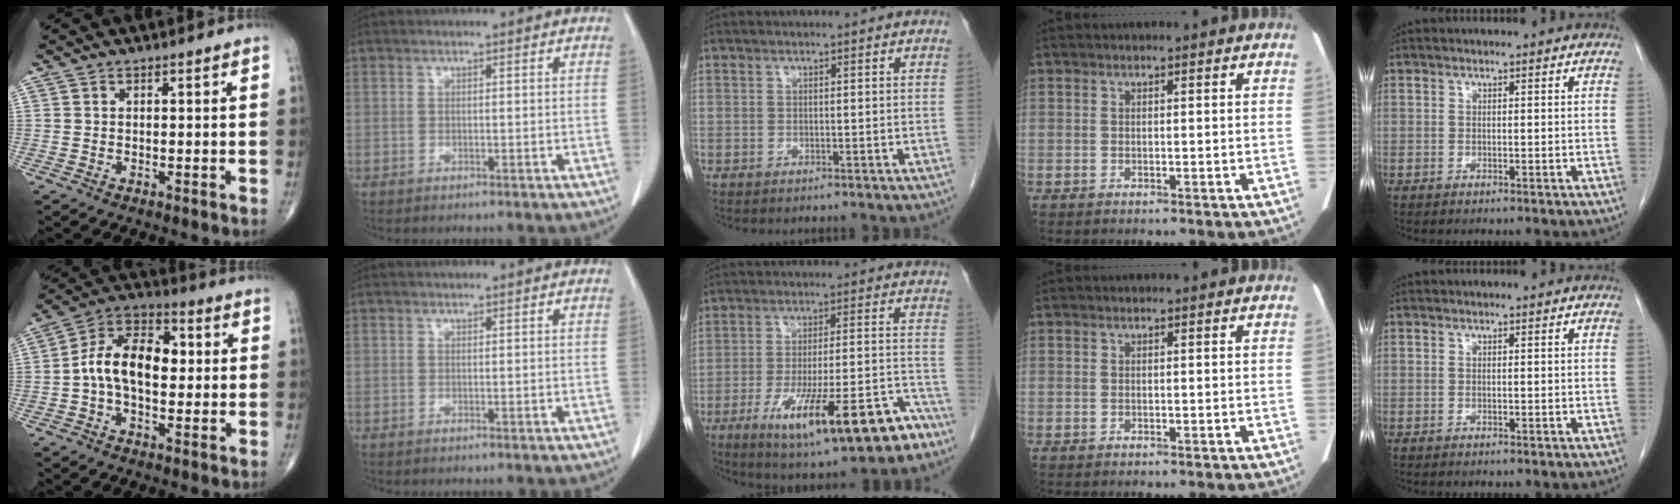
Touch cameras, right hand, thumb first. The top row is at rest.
{"thumb": {"total": 13.1, "force": [0.2, 7.9, 10.5], "torque": [-0.171, 0.034, -0.008]}, "middle": {"total": 17.6, "force": [-10.2, 3.6, 13.9], "torque": [-0.186, 0.004, -0.145]}}